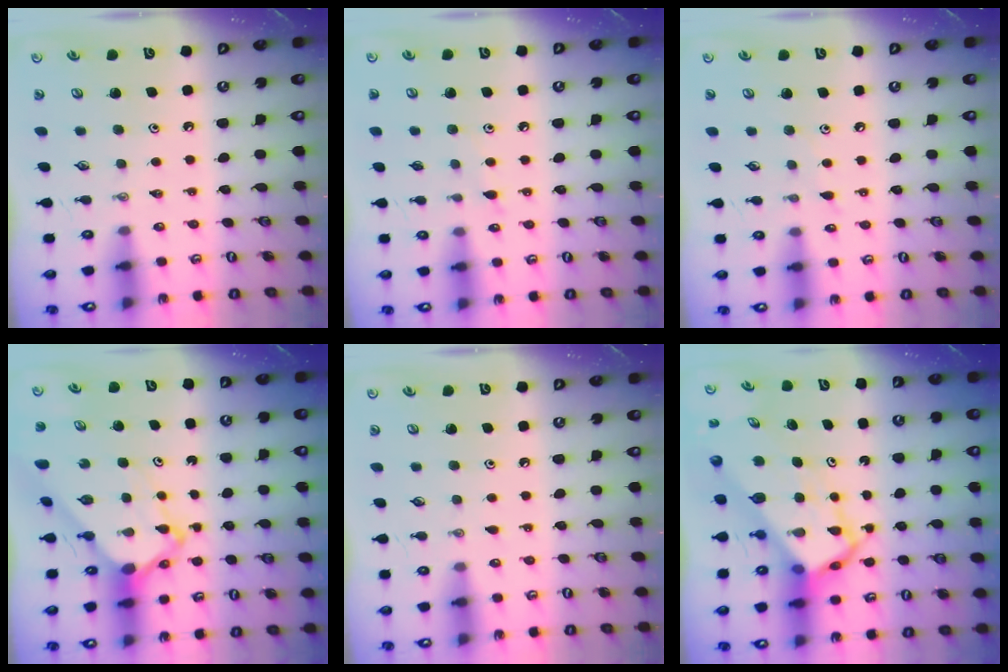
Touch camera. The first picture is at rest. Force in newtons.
{"total": 5.4, "press": 5.4, "slide": 0.7}
{"total": 3.8, "press": 3.7, "slide": 0.6}
{"total": 6.6, "press": 6.6, "slide": 0.6}
{"total": 2.8, "press": 2.8, "slide": 0.3}
{"total": 9.7, "press": 9.7, "slide": 0.9}